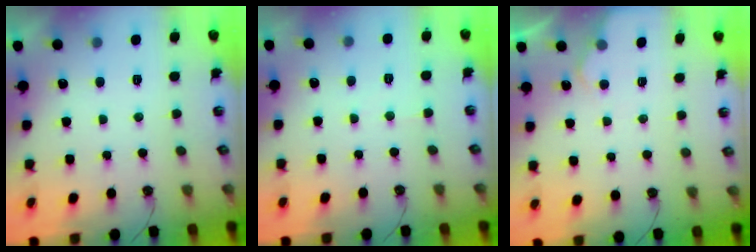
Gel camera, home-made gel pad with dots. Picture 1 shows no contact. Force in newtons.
{"total": 3.2, "press": 3.1, "slide": 0.5}
{"total": 3.4, "press": 3.4, "slide": 0.4}